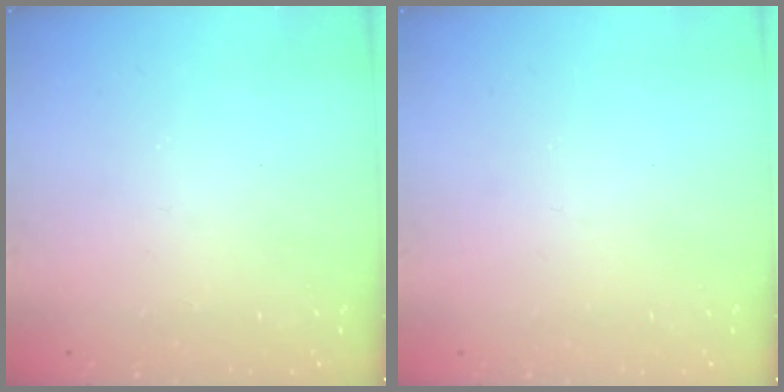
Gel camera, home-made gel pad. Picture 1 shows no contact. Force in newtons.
{"total": 0.7, "press": 0.7, "slide": 0.1}